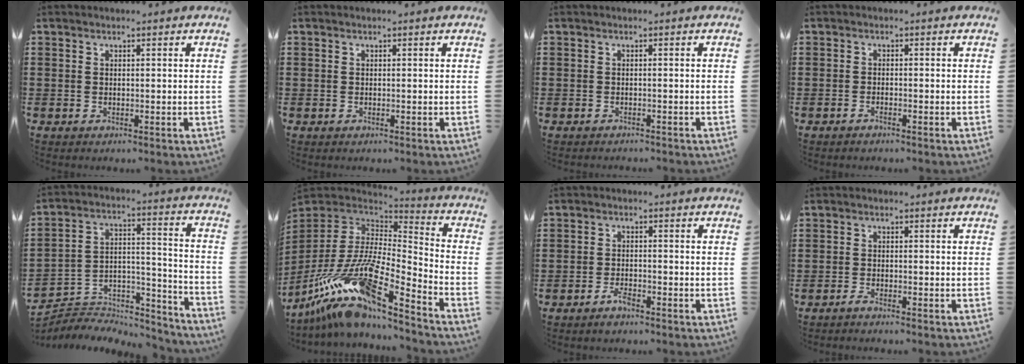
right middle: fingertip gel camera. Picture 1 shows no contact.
{"total": 0.0}
{"total": 0.6, "force": [-0.6, -0.1, 0.1], "torque": [-0.003, -0.002, -0.013]}
{"total": 0.9, "force": [-0.8, -0.1, 0.5], "torque": [-0.010, -0.004, -0.014]}
{"total": 4.4, "force": [-4.1, 1.6, 0.3], "torque": [-0.006, -0.002, -0.085]}
{"total": 15.9, "force": [-10.3, 3.9, 11.5], "torque": [-0.252, -0.004, -0.197]}
{"total": 2.5, "force": [-2.0, 0.6, 1.3], "torque": [-0.031, 0.000, -0.040]}
{"total": 1.3, "force": [-1.1, -0.2, 0.6], "torque": [-0.010, -0.002, -0.022]}